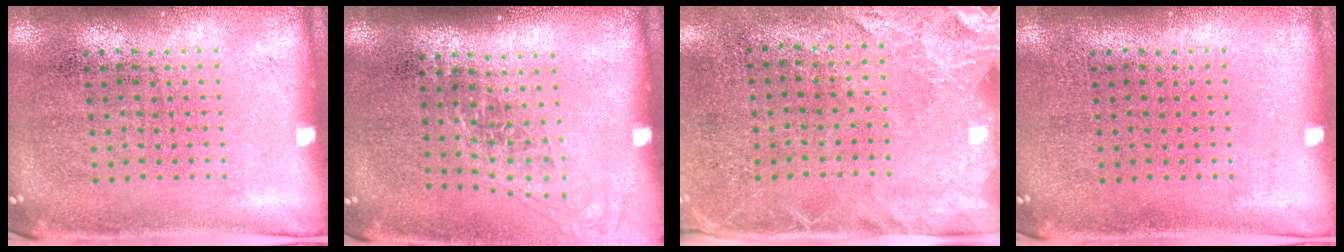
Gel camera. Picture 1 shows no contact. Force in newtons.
{"total": 1.2, "press": 1.0, "slide": 0.8}
{"total": 2.5, "press": 2.1, "slide": 1.3}
{"total": 0.0}